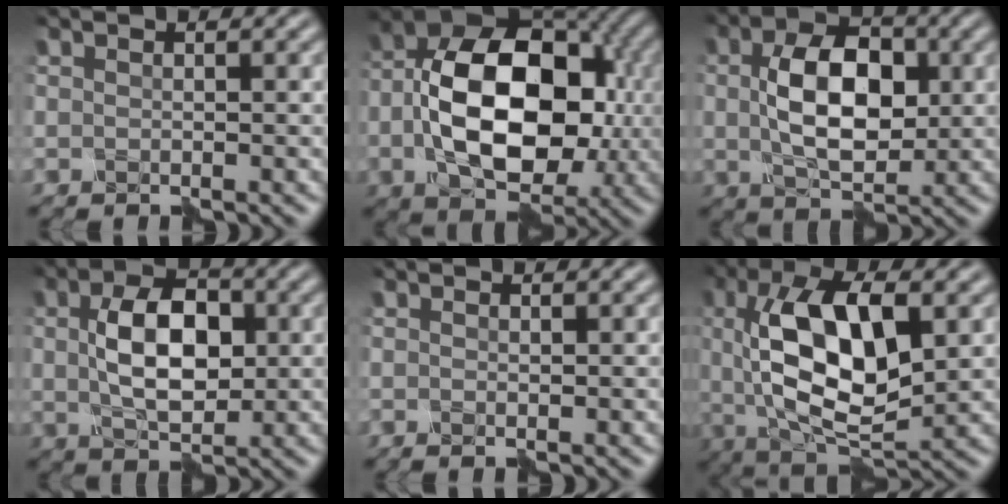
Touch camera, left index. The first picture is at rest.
{"total": 13.8, "force": [-0.7, 9.2, 10.3], "torque": [-0.175, -0.003, -0.012]}
{"total": 7.7, "force": [0.5, 4.6, 6.2], "torque": [-0.106, 0.007, 0.003]}
{"total": 6.7, "force": [0.4, 3.9, 5.4], "torque": [-0.094, 0.008, 0.004]}
{"total": 0.0}
{"total": 11.1, "force": [1.2, 5.1, 9.8], "torque": [-0.168, 0.009, 0.014]}